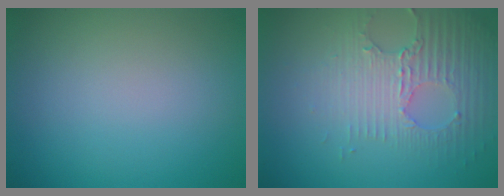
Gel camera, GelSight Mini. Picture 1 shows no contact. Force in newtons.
{"total": 3.6, "press": 3.3, "slide": 1.2}